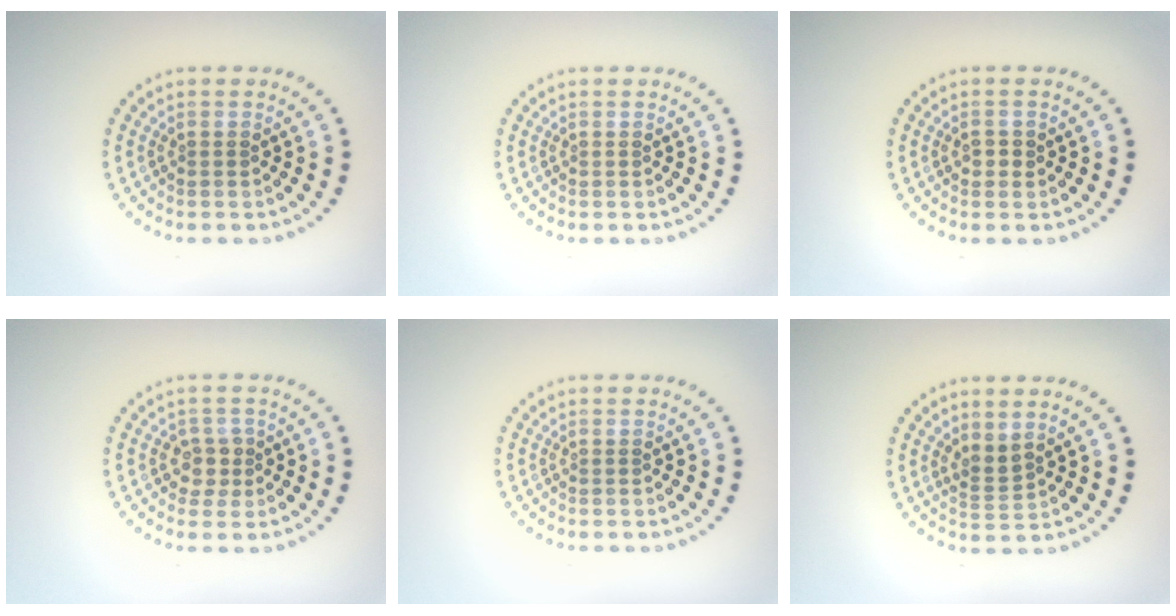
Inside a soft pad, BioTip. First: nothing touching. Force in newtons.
{"total": 0.0}
{"total": 1.0, "press": 1.0, "slide": 0.1}
{"total": 2.0, "press": 1.6, "slide": 1.1}
{"total": 0.0}
{"total": 1.8, "press": 1.3, "slide": 1.3}